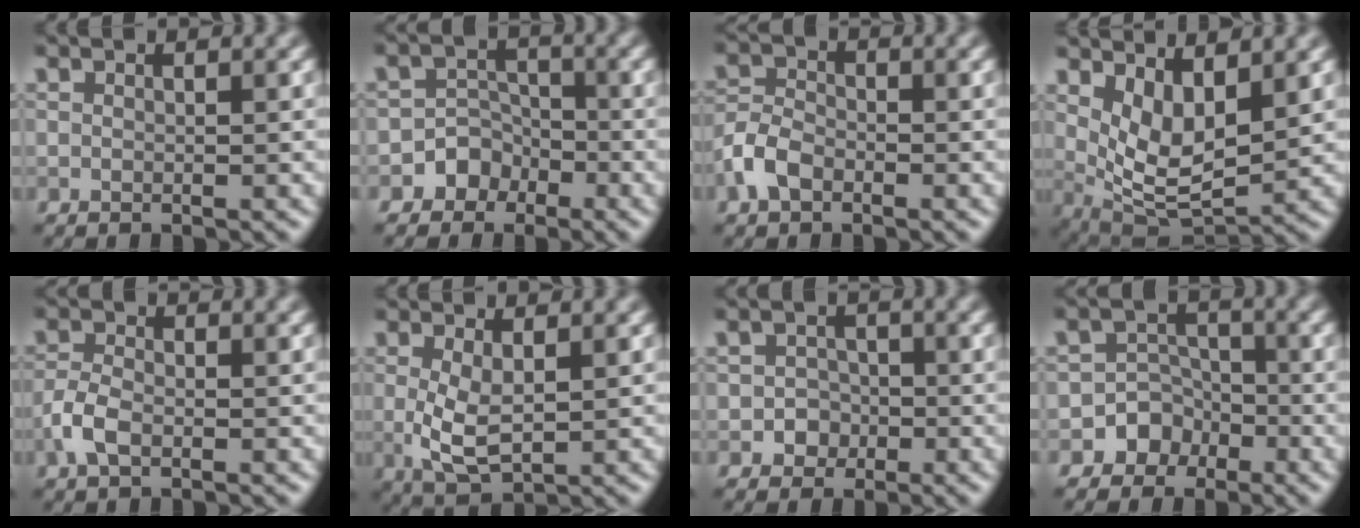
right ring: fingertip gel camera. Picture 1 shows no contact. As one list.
[{"total": 3.5, "force": [-2.0, 2.8, 0.2], "torque": [0.038, 0.013, -0.047]}, {"total": 3.2, "force": [-1.7, 2.0, 1.7], "torque": [-0.036, 0.005, -0.044]}, {"total": 5.5, "force": [2.1, 2.5, 4.4], "torque": [-0.090, -0.020, 0.045]}, {"total": 2.6, "force": [-1.1, 1.4, 1.9], "torque": [-0.043, 0.002, -0.030]}, {"total": 3.5, "force": [0.4, 1.5, 3.2], "torque": [-0.070, -0.004, 0.011]}, {"total": 1.9, "force": [-0.7, 1.8, 0.3], "torque": [0.010, 0.004, -0.015]}, {"total": 4.3, "force": [-2.3, 3.6, 0.2], "torque": [0.037, 0.010, -0.055]}]